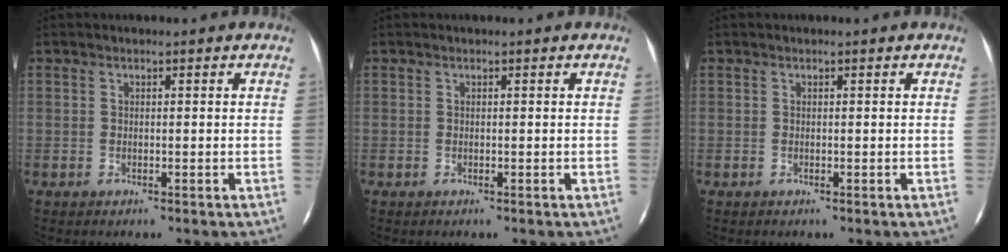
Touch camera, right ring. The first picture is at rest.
{"total": 0.0}
{"total": 0.0}